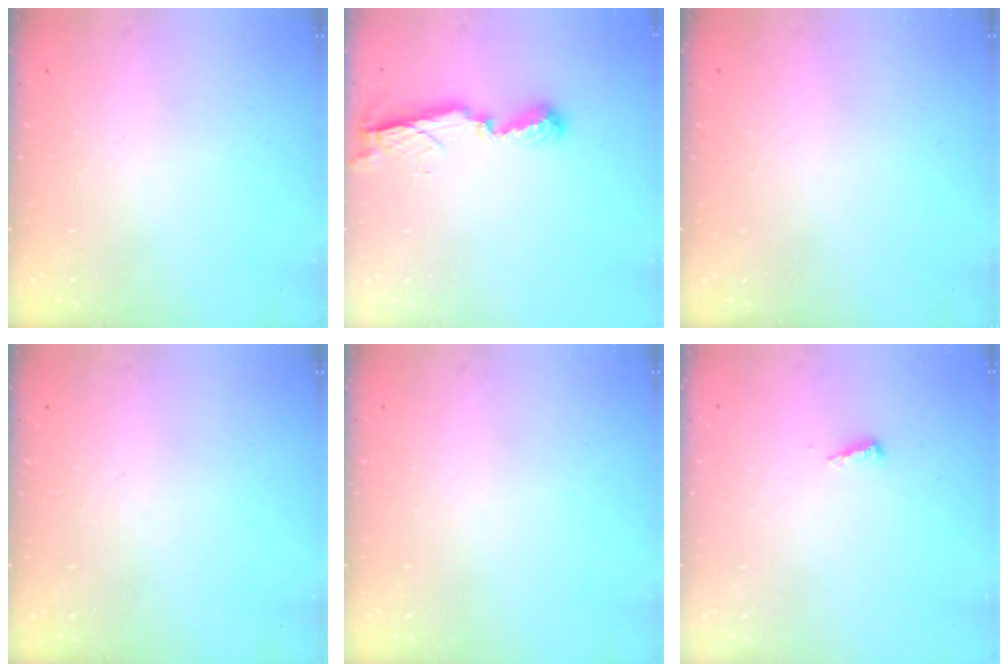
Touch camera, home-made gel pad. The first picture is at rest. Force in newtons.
{"total": 7.5, "press": 7.5, "slide": 0.5}
{"total": 1.1, "press": 0.8, "slide": 0.7}
{"total": 0.0}
{"total": 0.0}
{"total": 3.1, "press": 3.1, "slide": 0.3}